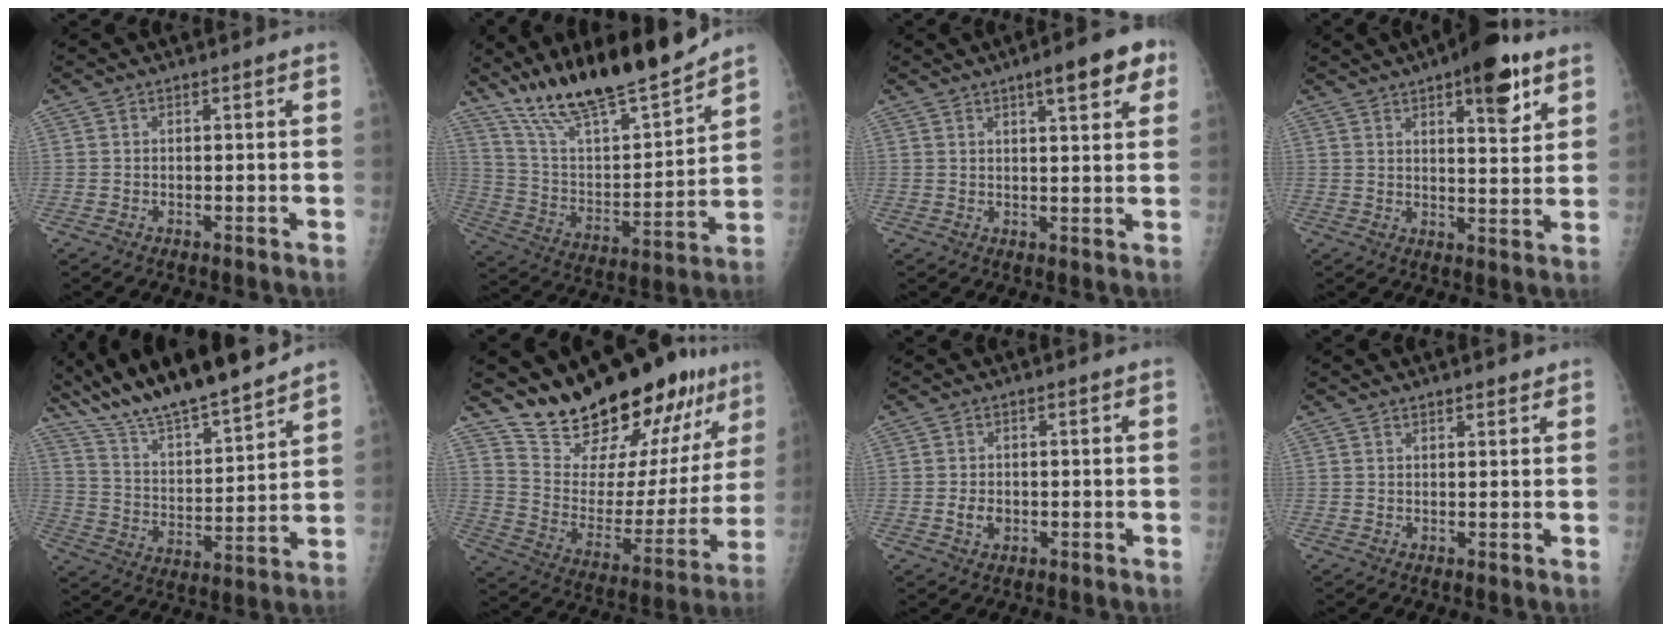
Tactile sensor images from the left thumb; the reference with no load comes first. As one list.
[{"total": 20.5, "force": [17.3, 3.6, 10.5], "torque": [-0.150, -0.094, 0.307]}, {"total": 9.0, "force": [4.7, 2.5, 7.3], "torque": [-0.078, -0.008, 0.058]}, {"total": 11.6, "force": [6.5, 3.9, 8.8], "torque": [-0.097, -0.029, 0.087]}, {"total": 19.5, "force": [17.4, 2.7, 8.5], "torque": [-0.125, -0.076, 0.304]}, {"total": 24.8, "force": [19.7, 8.4, 12.5], "torque": [-0.159, -0.113, 0.300]}, {"total": 2.6, "force": [-0.5, 2.0, 1.6], "torque": [-0.023, 0.002, -0.006]}, {"total": 2.0, "force": [1.7, 0.7, 0.9], "torque": [-0.003, -0.005, 0.021]}]